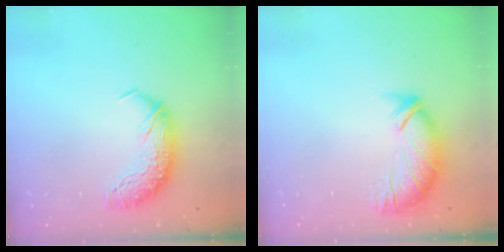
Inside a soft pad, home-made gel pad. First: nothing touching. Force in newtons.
{"total": 3.3, "press": 3.0, "slide": 1.3}